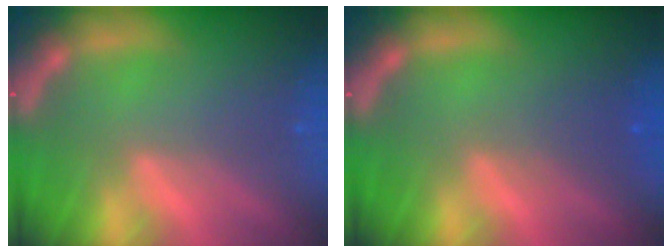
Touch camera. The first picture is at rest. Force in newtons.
{"total": 2.0}